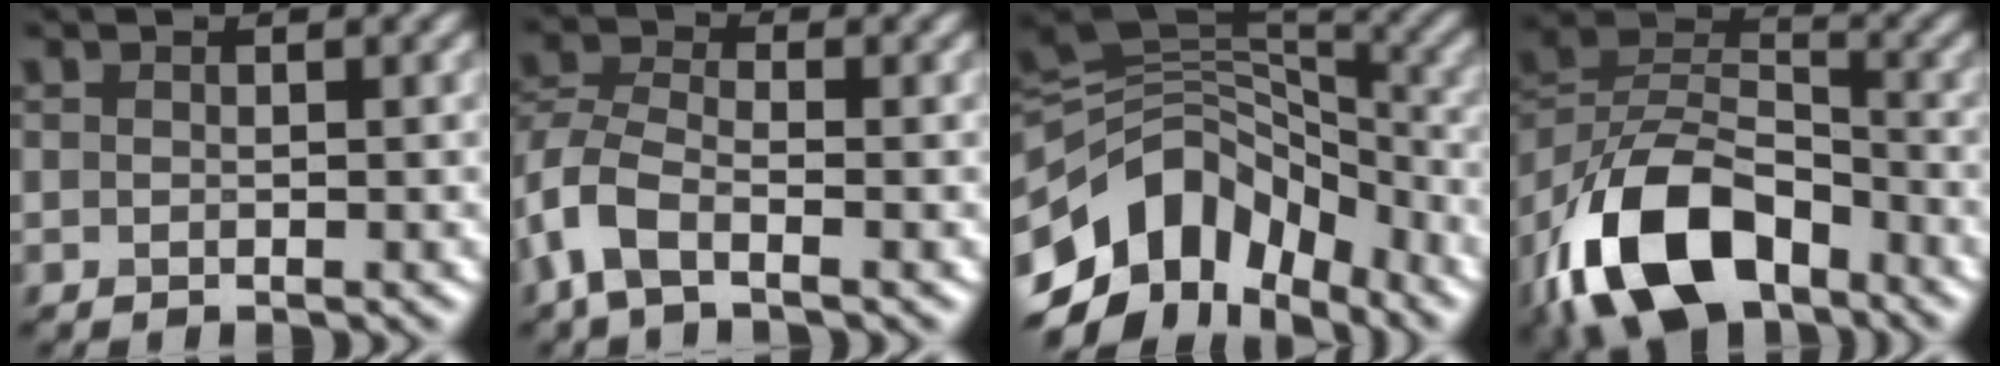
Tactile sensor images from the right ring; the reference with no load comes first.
{"total": 4.8, "force": [-2.4, 2.3, 3.5], "torque": [-0.086, -0.002, -0.065]}
{"total": 11.0, "force": [-4.9, 7.5, 6.5], "torque": [-0.123, 0.023, -0.105]}
{"total": 12.5, "force": [-7.3, 6.8, 7.6], "torque": [-0.150, 0.001, -0.151]}